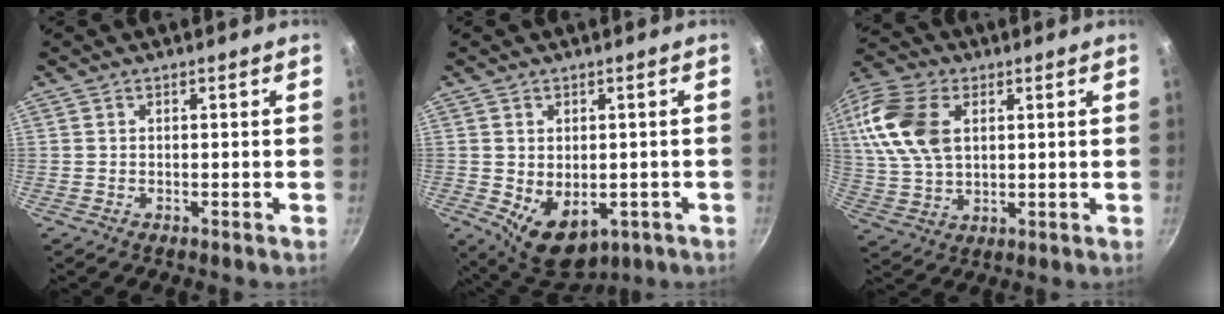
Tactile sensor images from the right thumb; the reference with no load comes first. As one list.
[{"total": 9.4, "force": [-1.8, 6.4, 6.6], "torque": [-0.081, -0.011, -0.004]}, {"total": 16.5, "force": [4.3, 10.8, 11.7], "torque": [-0.233, 0.006, 0.081]}]